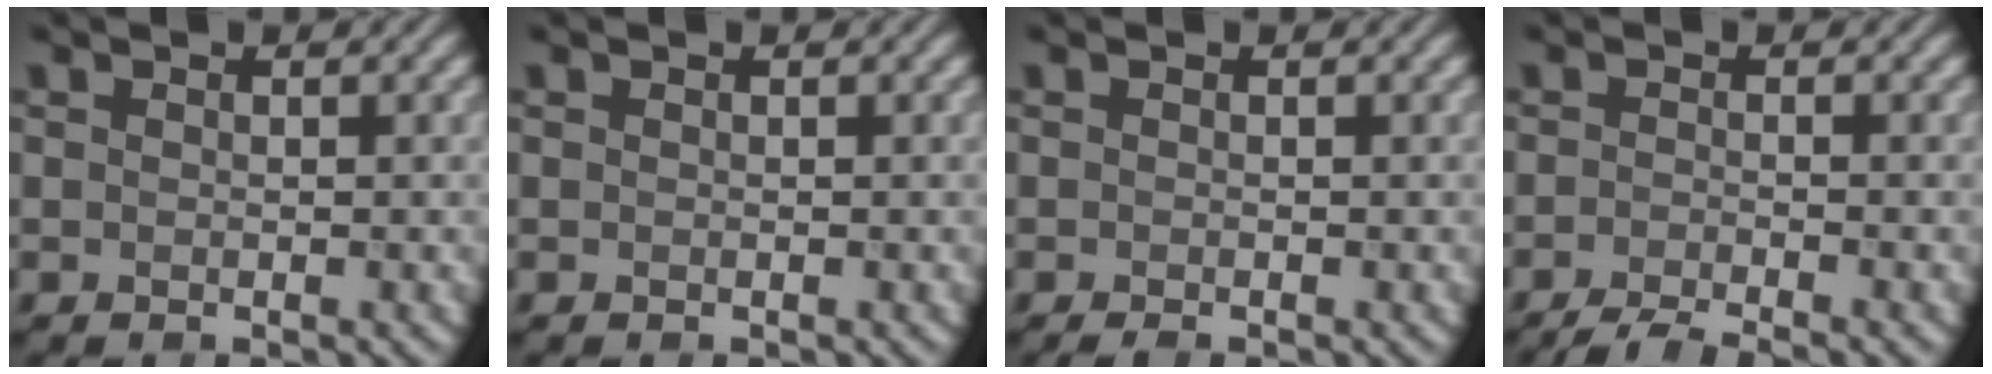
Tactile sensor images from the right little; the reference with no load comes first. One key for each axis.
{"total": 0.0}
{"total": 0.7, "fx": -0.5, "fy": 0.1, "fz": 0.5, "tx": -0.009, "ty": -0.002, "tz": -0.010}
{"total": 3.6, "fx": -2.9, "fy": 0.5, "fz": 2.1, "tx": -0.027, "ty": -0.005, "tz": -0.060}